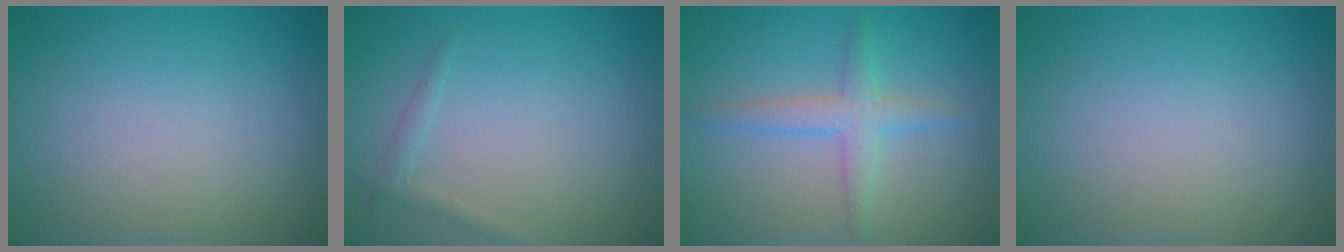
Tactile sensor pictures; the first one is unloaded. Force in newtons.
{"total": 1.0, "press": 1.0, "slide": 0.1}
{"total": 2.7, "press": 2.7, "slide": 0.0}
{"total": 0.0}